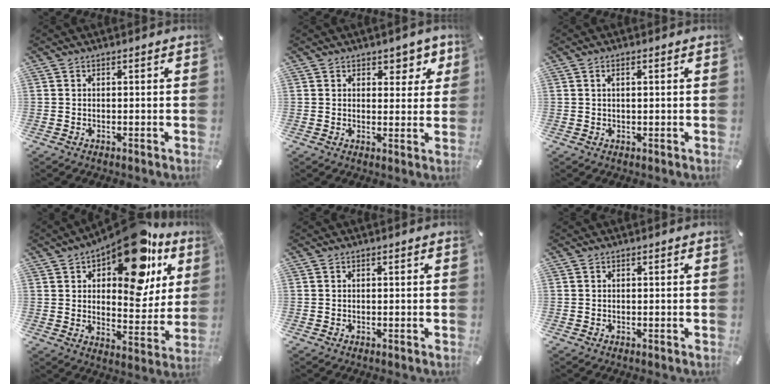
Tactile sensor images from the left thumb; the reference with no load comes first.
{"total": 4.9, "force": [2.9, 3.3, 2.1], "torque": [-0.004, -0.019, 0.043]}
{"total": 1.4, "force": [0.3, 0.4, 1.3], "torque": [-0.024, 0.002, 0.005]}
{"total": 21.5, "force": [12.8, 10.1, 13.9], "torque": [-0.194, -0.083, 0.214]}
{"total": 0.0}
{"total": 0.0}